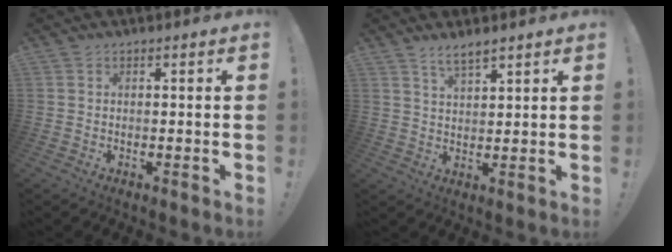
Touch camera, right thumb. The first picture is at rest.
{"total": 4.6, "force": [3.8, 1.2, 2.4], "torque": [-0.045, -0.021, 0.068]}